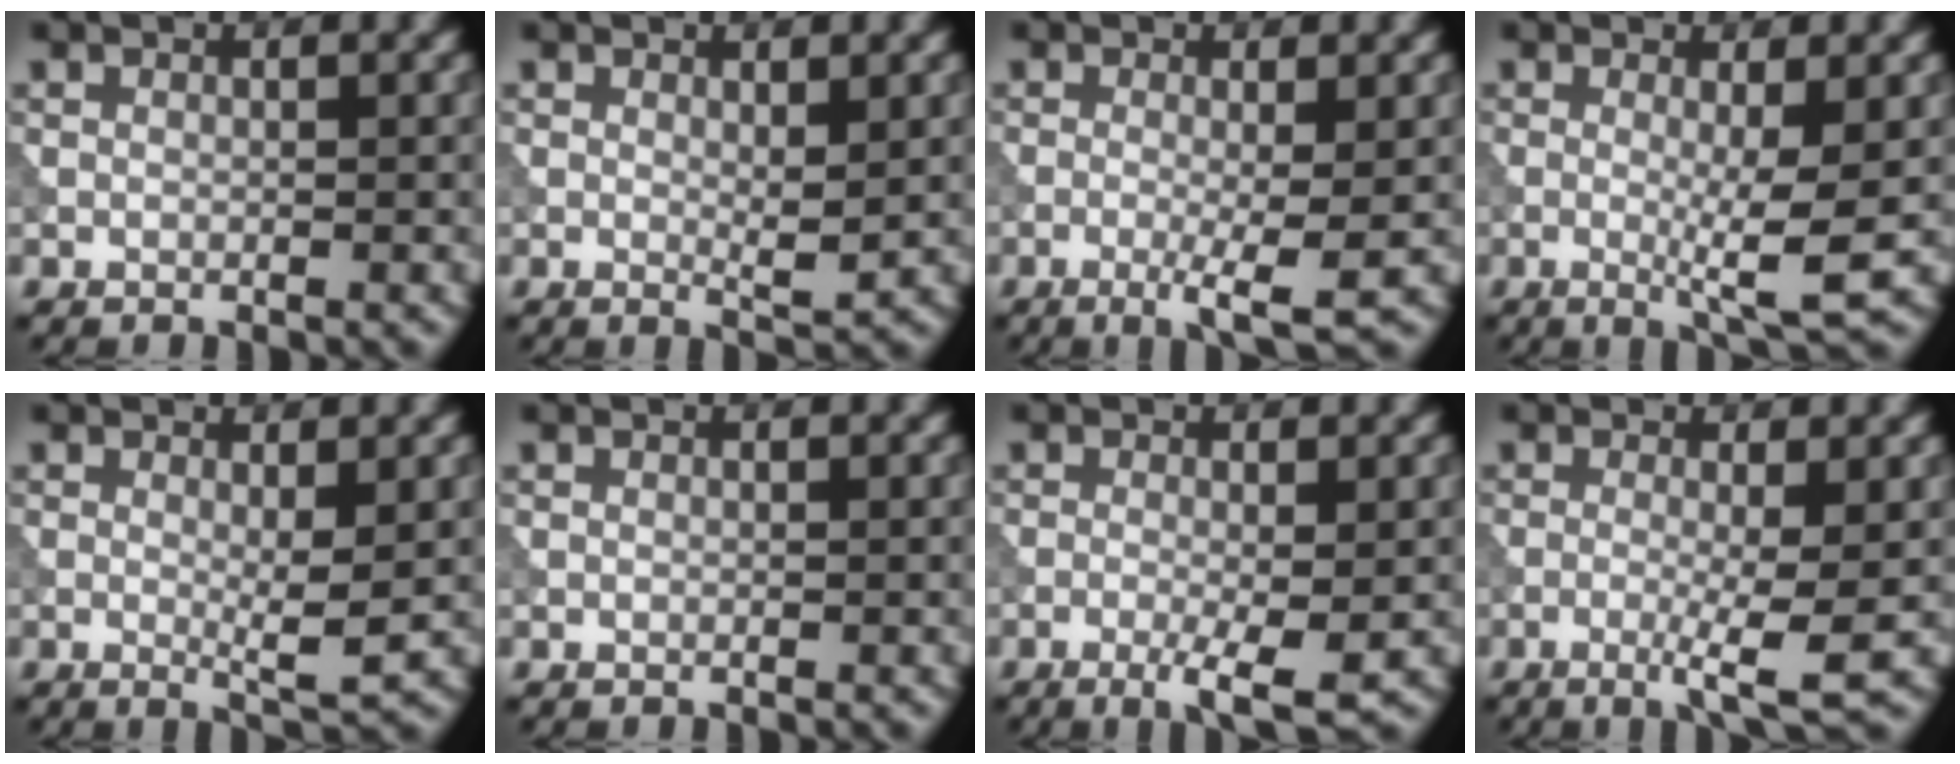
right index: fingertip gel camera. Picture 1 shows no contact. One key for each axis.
{"total": 1.6, "fx": 0.4, "fy": 0.3, "fz": 1.5, "tx": -0.024, "ty": -0.006, "tz": 0.008}
{"total": 3.6, "fx": -0.8, "fy": 0.5, "fz": 3.5, "tx": -0.061, "ty": -0.010, "tz": -0.015}
{"total": 4.1, "fx": -0.2, "fy": 0.4, "fz": 4.1, "tx": -0.067, "ty": -0.013, "tz": -0.004}
{"total": 2.5, "fx": 0.2, "fy": 0.3, "fz": 2.5, "tx": -0.039, "ty": -0.010, "tz": 0.005}
{"total": 0.0}
{"total": 3.7, "fx": -1.2, "fy": 0.6, "fz": 3.5, "tx": -0.060, "ty": -0.009, "tz": -0.020}
{"total": 4.0, "fx": -0.8, "fy": 0.5, "fz": 3.8, "tx": -0.067, "ty": -0.009, "tz": -0.016}